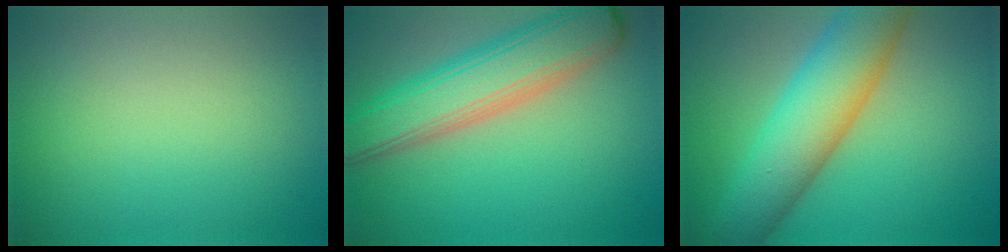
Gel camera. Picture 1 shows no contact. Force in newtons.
{"total": 7.6, "press": 7.6, "slide": 0.4}
{"total": 9.2, "press": 9.2, "slide": 0.2}